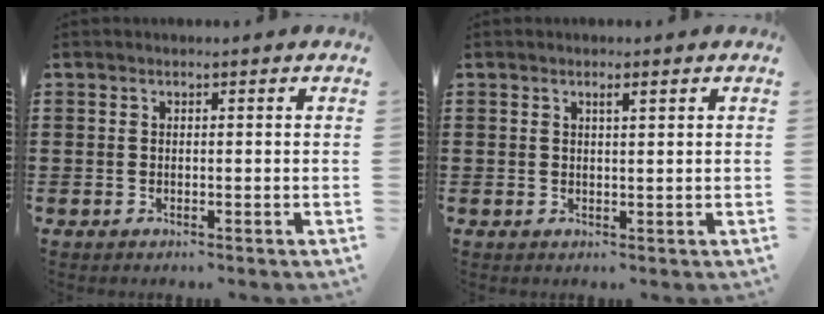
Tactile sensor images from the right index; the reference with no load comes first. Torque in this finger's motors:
{"motor_torque": [0.04, -0.03, 0.00, 0.02]}